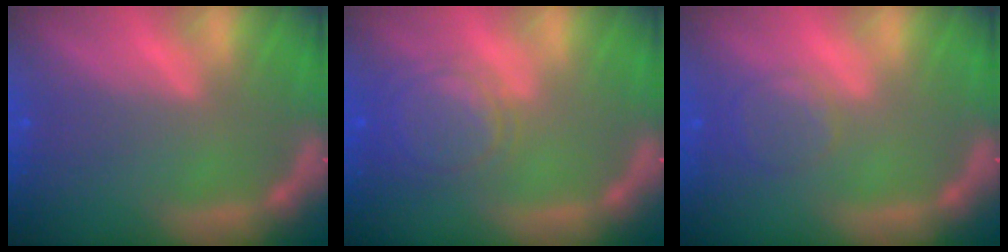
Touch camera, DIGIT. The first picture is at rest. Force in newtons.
{"total": 5.1}
{"total": 2.4}